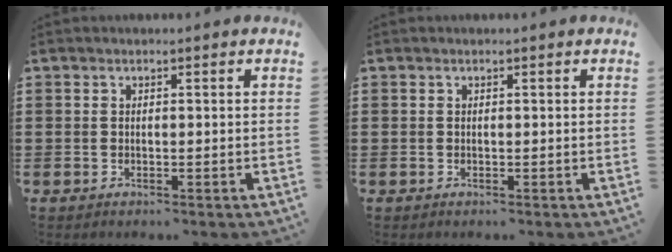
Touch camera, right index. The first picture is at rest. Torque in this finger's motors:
{"motor_torque": [0.00, 0.00, 0.00, 0.00]}